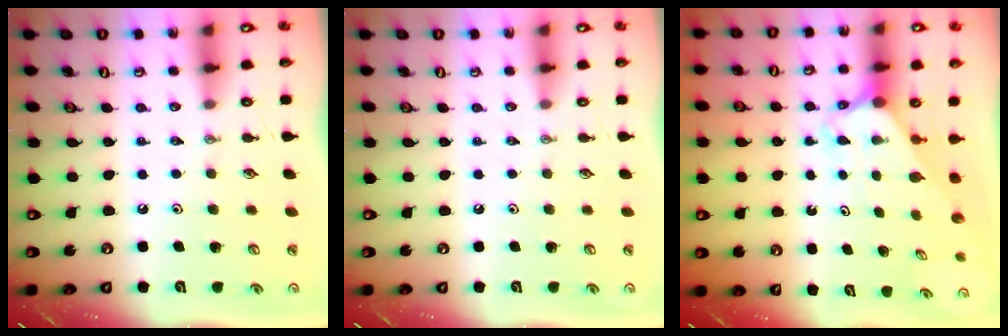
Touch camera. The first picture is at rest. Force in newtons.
{"total": 0.0}
{"total": 2.4, "press": 2.4, "slide": 0.2}